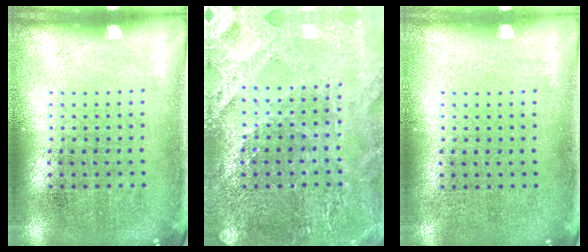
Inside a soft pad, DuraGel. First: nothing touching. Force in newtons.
{"total": 2.6, "press": 2.6, "slide": 0.4}
{"total": 0.0}